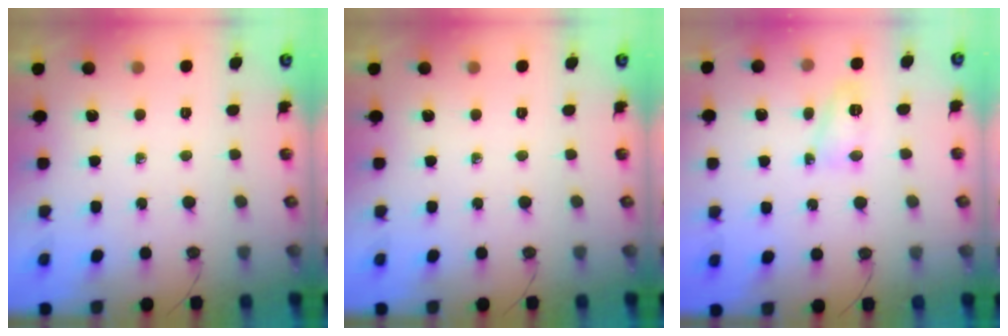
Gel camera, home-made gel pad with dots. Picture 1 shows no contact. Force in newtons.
{"total": 0.0}
{"total": 9.2, "press": 6.1, "slide": 6.8}